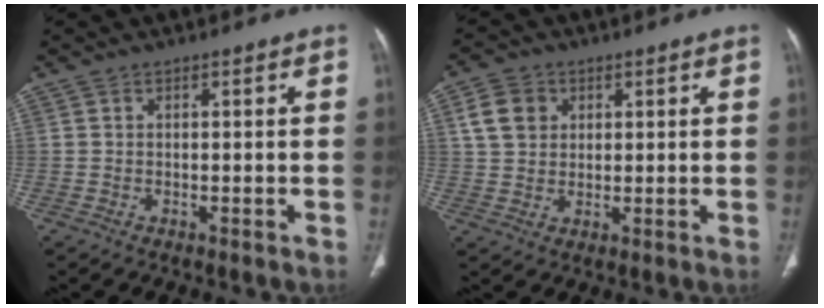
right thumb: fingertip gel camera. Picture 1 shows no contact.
{"total": 6.2, "force": [2.0, 5.1, 3.0], "torque": [-0.037, 0.001, 0.038]}